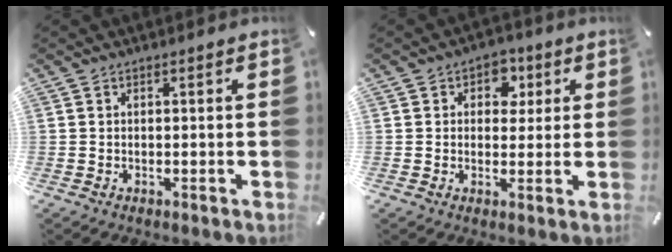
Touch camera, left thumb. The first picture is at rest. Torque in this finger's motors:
{"motor_torque": [-0.21, 0.10, 0.42, -0.20, 0.09]}